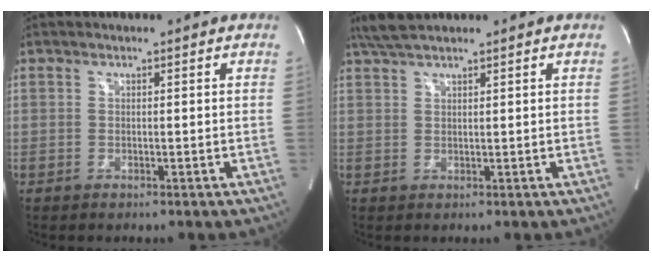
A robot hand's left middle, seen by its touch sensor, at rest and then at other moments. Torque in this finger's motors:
{"motor_torque": [0.19, 0.04, -0.05, 0.02]}